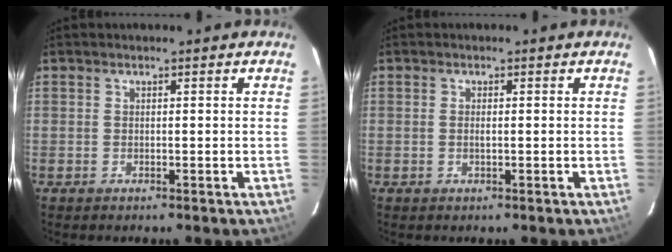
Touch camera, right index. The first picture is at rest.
{"total": 1.1, "force": [-0.1, 0.2, 1.1], "torque": [-0.021, 0.001, -0.003]}